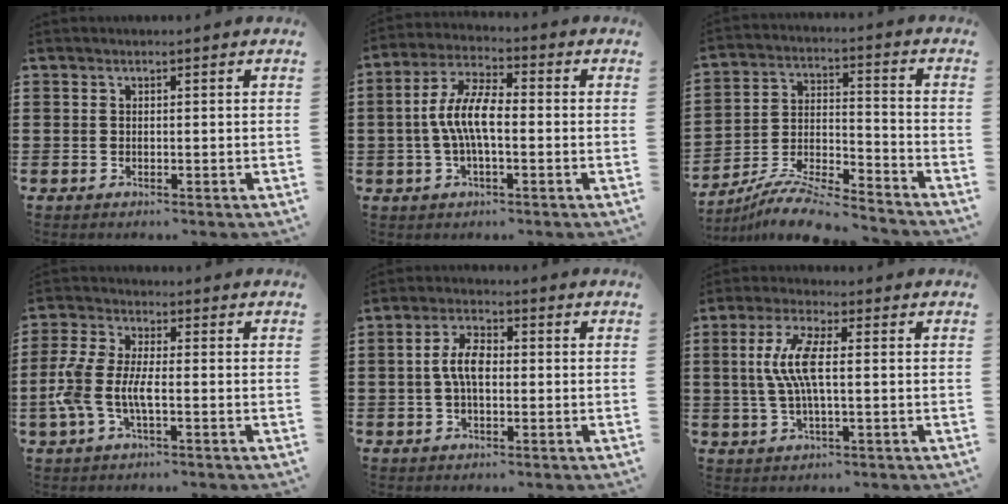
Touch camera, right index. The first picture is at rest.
{"total": 7.8, "force": [-0.7, 2.8, 7.2], "torque": [-0.162, -0.002, -0.020]}
{"total": 9.2, "force": [-8.6, 0.6, 3.3], "torque": [-0.062, 0.010, -0.168]}
{"total": 6.4, "force": [-1.8, 2.6, 5.6], "torque": [-0.146, -0.010, -0.045]}
{"total": 5.2, "force": [-0.1, 2.5, 4.6], "torque": [-0.098, 0.004, -0.006]}
{"total": 7.0, "force": [0.3, 1.6, 6.8], "torque": [-0.151, -0.006, -0.007]}